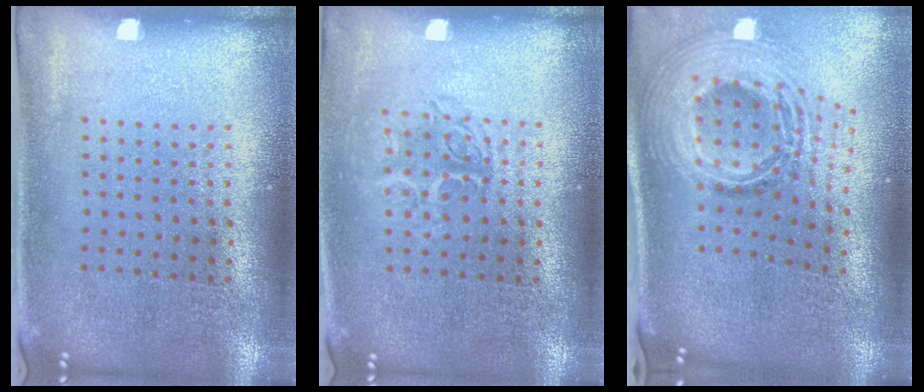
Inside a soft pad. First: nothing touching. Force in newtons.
{"total": 1.3, "press": 1.1, "slide": 0.7}
{"total": 3.0, "press": 2.1, "slide": 2.1}